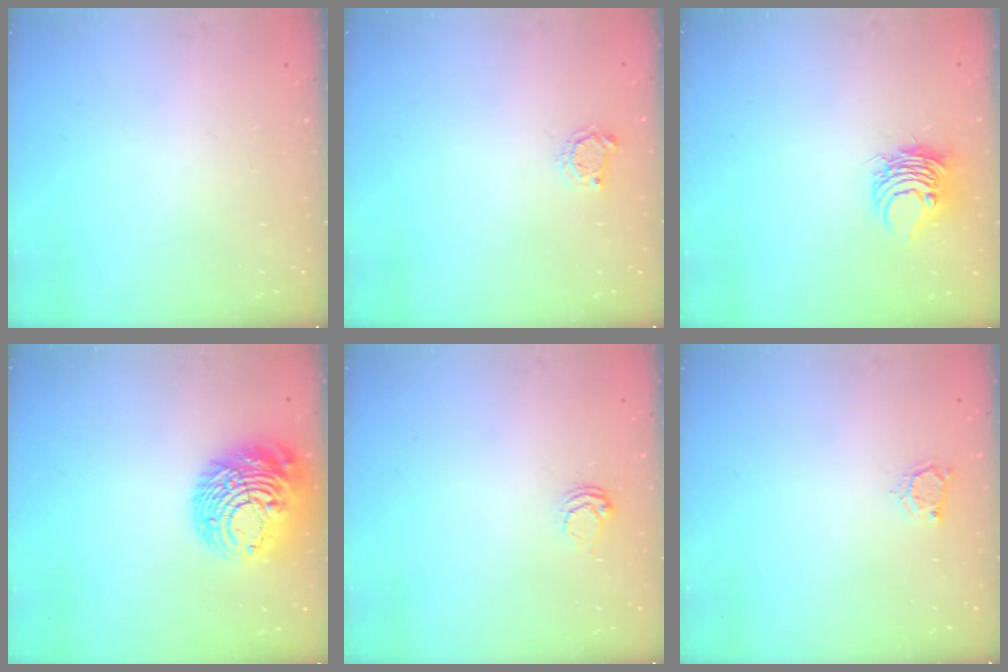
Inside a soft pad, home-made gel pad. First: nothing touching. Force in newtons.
{"total": 3.6, "press": 3.5, "slide": 0.5}
{"total": 7.8, "press": 7.8, "slide": 0.3}
{"total": 14.8, "press": 14.7, "slide": 1.4}
{"total": 3.6, "press": 3.6, "slide": 0.5}
{"total": 3.2, "press": 3.2, "slide": 0.4}